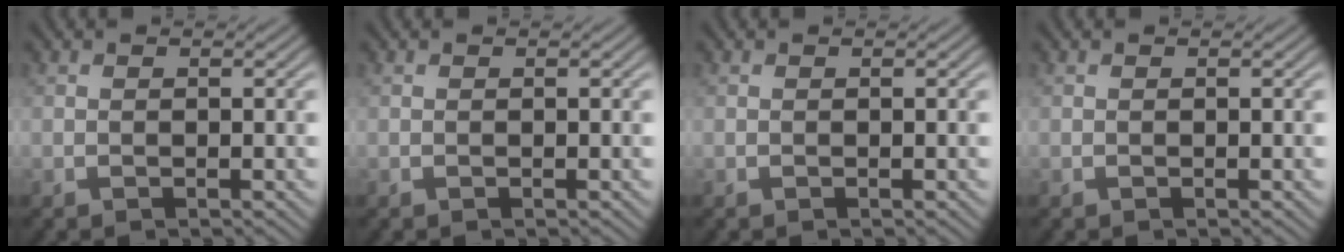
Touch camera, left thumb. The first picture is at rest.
{"total": 0.0}
{"total": 0.0}
{"total": 0.0}